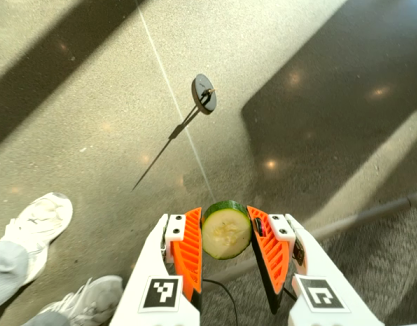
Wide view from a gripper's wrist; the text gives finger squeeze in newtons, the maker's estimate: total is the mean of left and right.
{"total": 12.4, "left": 12.8, "right": 12.0}